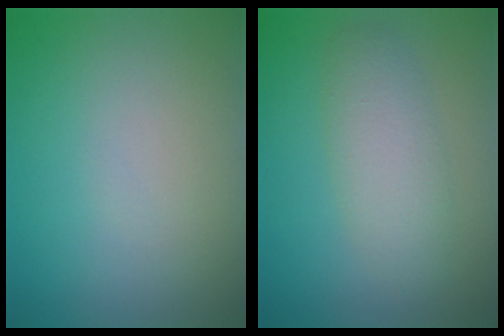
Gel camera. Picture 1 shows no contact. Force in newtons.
{"total": 3.5, "press": 3.5, "slide": 0.3}